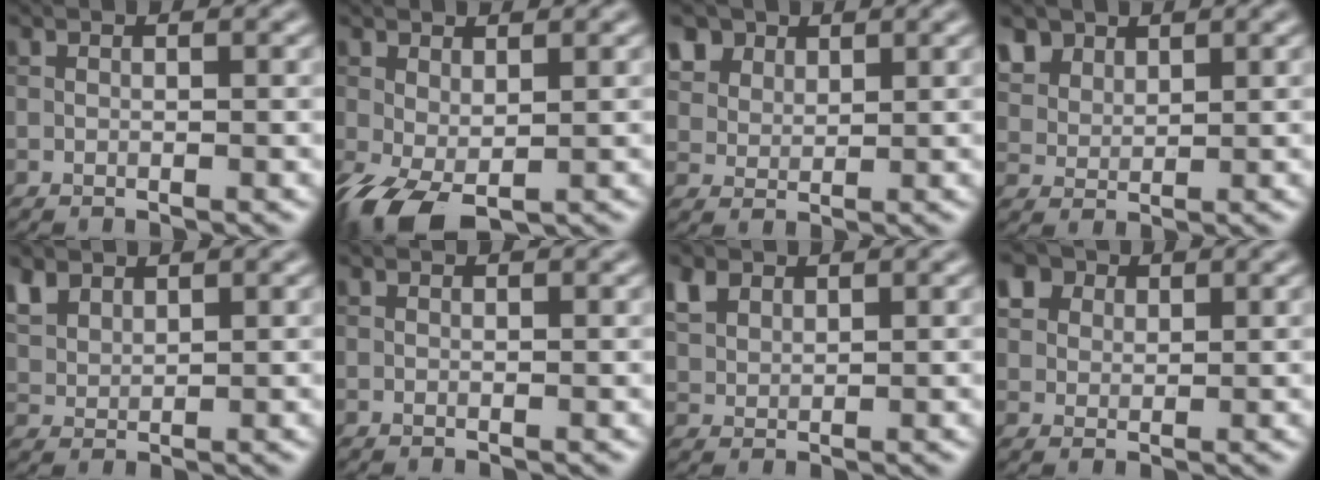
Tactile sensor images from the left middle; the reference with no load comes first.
{"total": 4.8, "force": [-1.5, 2.6, 3.7], "torque": [-0.087, -0.007, -0.024]}
{"total": 5.3, "force": [3.5, 3.4, 2.1], "torque": [-0.070, 0.000, 0.073]}
{"total": 4.5, "force": [3.1, 2.7, 1.7], "torque": [-0.056, -0.006, 0.073]}
{"total": 2.8, "force": [2.0, 1.5, 1.1], "torque": [-0.033, 0.004, 0.046]}
{"total": 0.0}
{"total": 2.4, "force": [1.5, 1.6, 1.0], "torque": [-0.028, 0.005, 0.034]}
{"total": 6.0, "force": [3.5, 4.0, 2.6], "torque": [-0.084, 0.011, 0.061]}